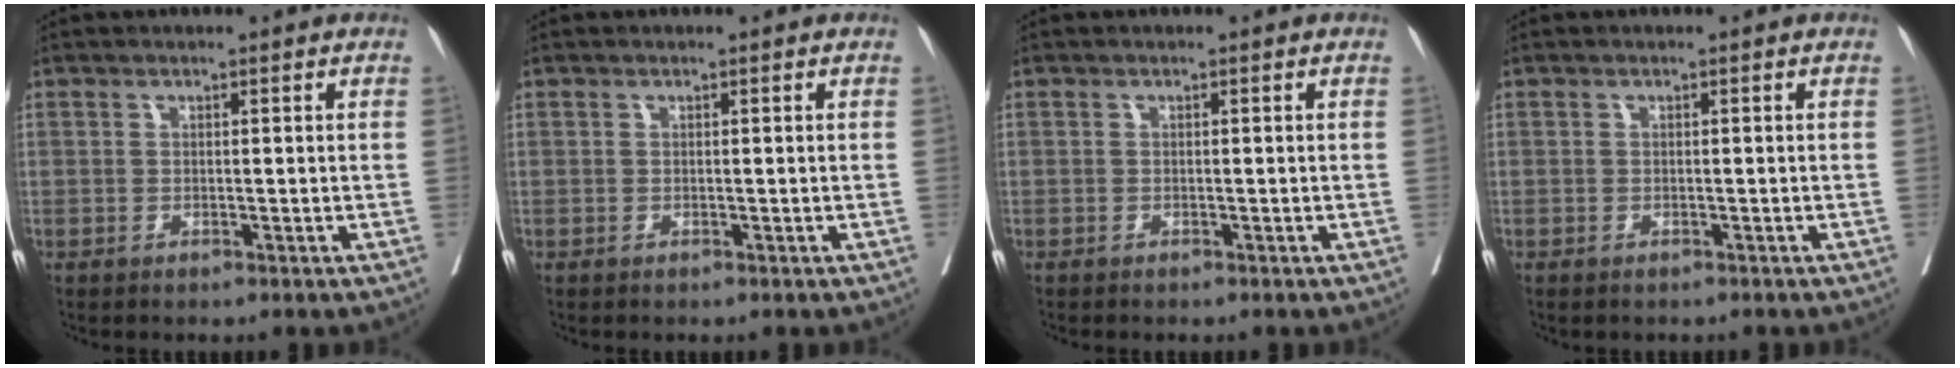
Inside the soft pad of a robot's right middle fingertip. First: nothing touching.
{"total": 0.0}
{"total": 0.7, "force": [-0.6, 0.1, 0.3], "torque": [0.002, 0.000, -0.012]}
{"total": 1.1, "force": [-1.0, 0.4, 0.3], "torque": [-0.006, -0.001, -0.014]}